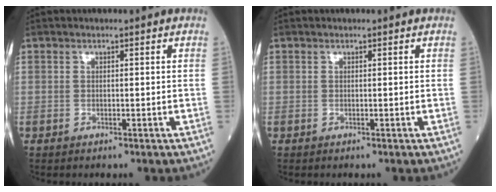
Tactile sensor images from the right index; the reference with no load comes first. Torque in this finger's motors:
{"motor_torque": [0.00, 0.00, 0.00, 0.00]}